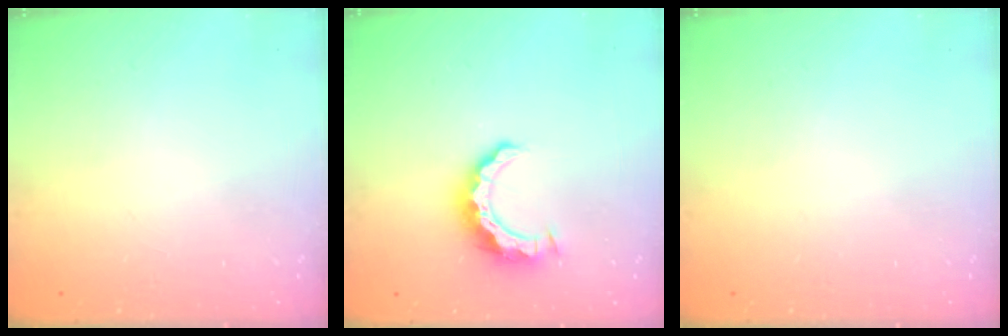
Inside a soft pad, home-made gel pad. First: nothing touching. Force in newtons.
{"total": 8.9, "press": 8.9, "slide": 0.9}
{"total": 0.0}